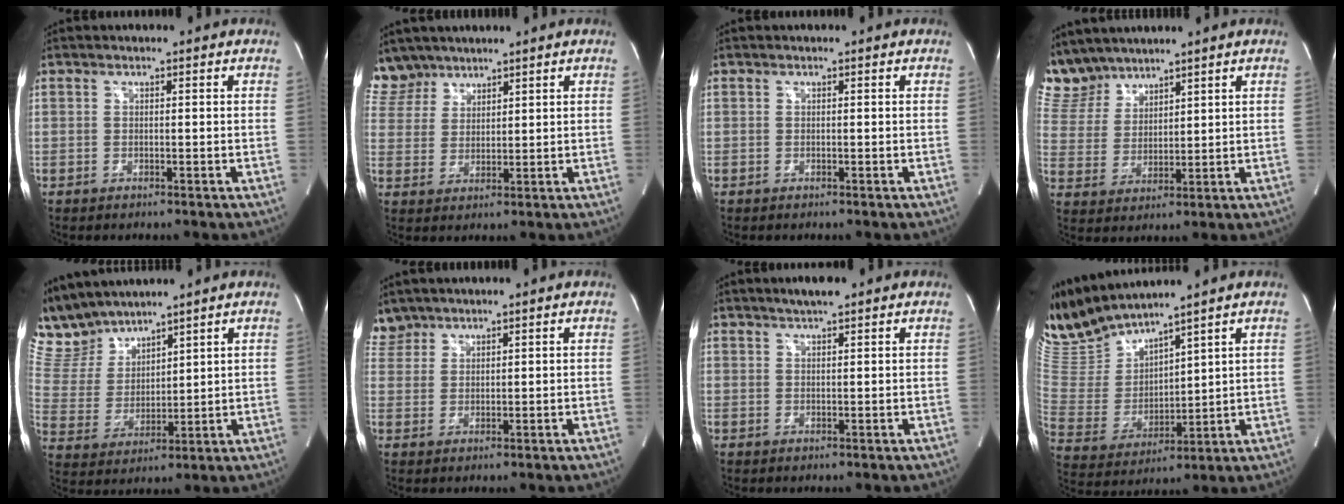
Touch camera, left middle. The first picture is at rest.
{"total": 6.4, "force": [5.6, 3.0, -0.2], "torque": [0.004, 0.008, 0.120]}
{"total": 0.0}
{"total": 7.7, "force": [7.3, 2.4, 0.5], "torque": [-0.025, 0.012, 0.166]}
{"total": 9.6, "force": [9.1, 2.3, 1.6], "torque": [-0.059, 0.018, 0.203]}
{"total": 3.4, "force": [3.1, 1.4, -0.3], "torque": [0.006, 0.012, 0.066]}
{"total": 2.8, "force": [2.3, 0.3, 1.7], "torque": [-0.038, 0.007, 0.040]}
{"total": 11.6, "force": [11.0, 0.7, 3.4], "torque": [-0.090, -0.003, 0.240]}